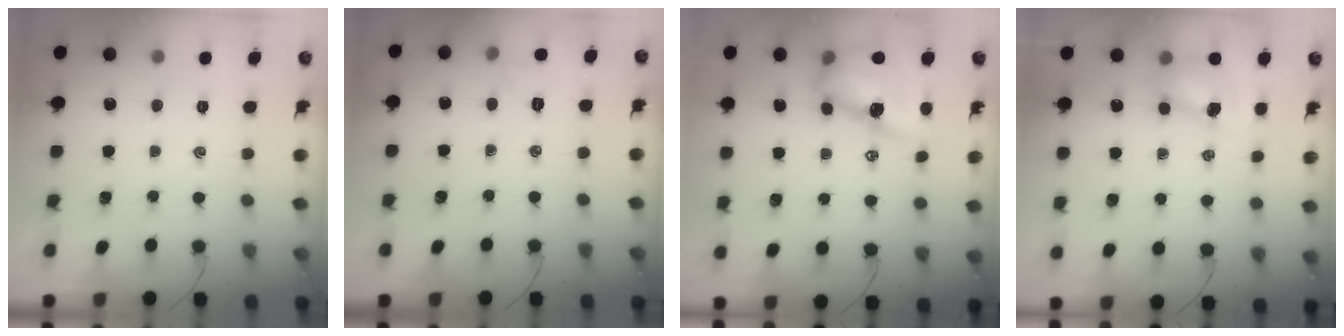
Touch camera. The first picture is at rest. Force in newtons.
{"total": 4.6, "press": 4.5, "slide": 1.3}
{"total": 12.4, "press": 12.1, "slide": 2.6}
{"total": 7.6, "press": 7.5, "slide": 1.0}